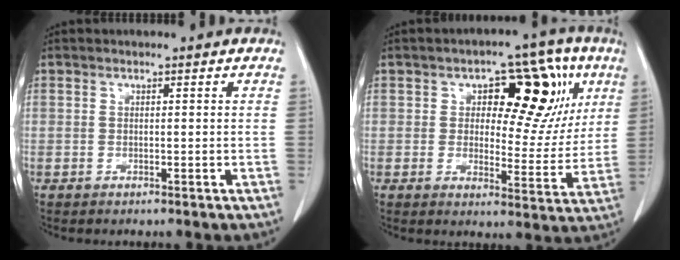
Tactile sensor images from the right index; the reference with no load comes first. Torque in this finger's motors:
{"motor_torque": [0.43, 0.40, 0.48, 0.06]}